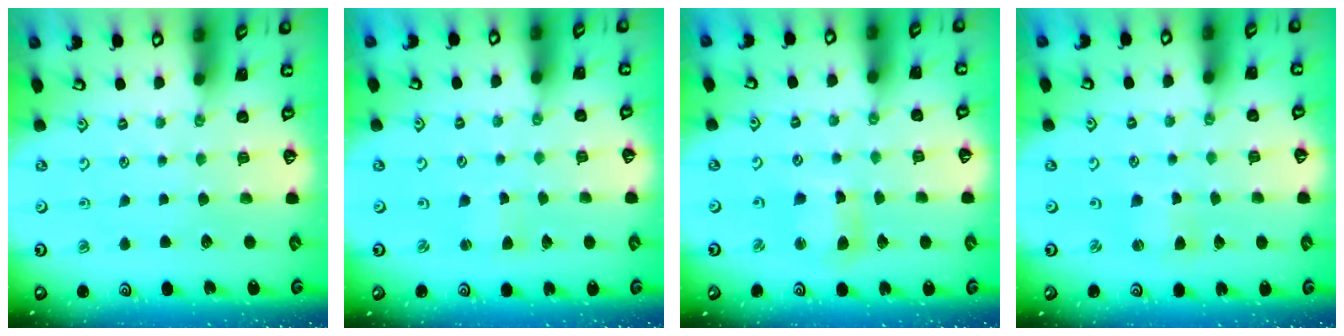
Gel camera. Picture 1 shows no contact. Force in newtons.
{"total": 2.1, "press": 2.1, "slide": 0.3}
{"total": 6.1, "press": 6.1, "slide": 0.7}
{"total": 1.8, "press": 1.8, "slide": 0.3}